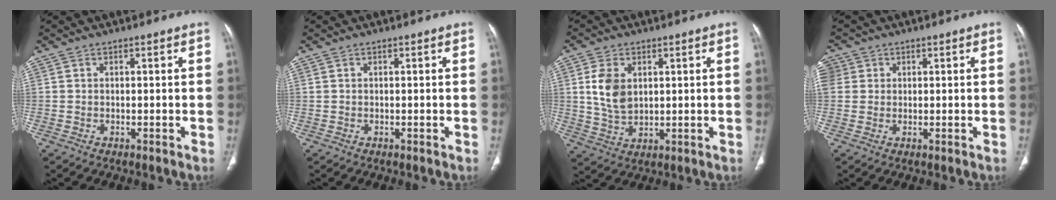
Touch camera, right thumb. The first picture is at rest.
{"total": 0.0}
{"total": 7.7, "force": [1.8, 5.2, 5.4], "torque": [-0.091, -0.007, 0.042]}
{"total": 6.7, "force": [1.9, 6.0, 2.3], "torque": [-0.061, 0.017, 0.041]}